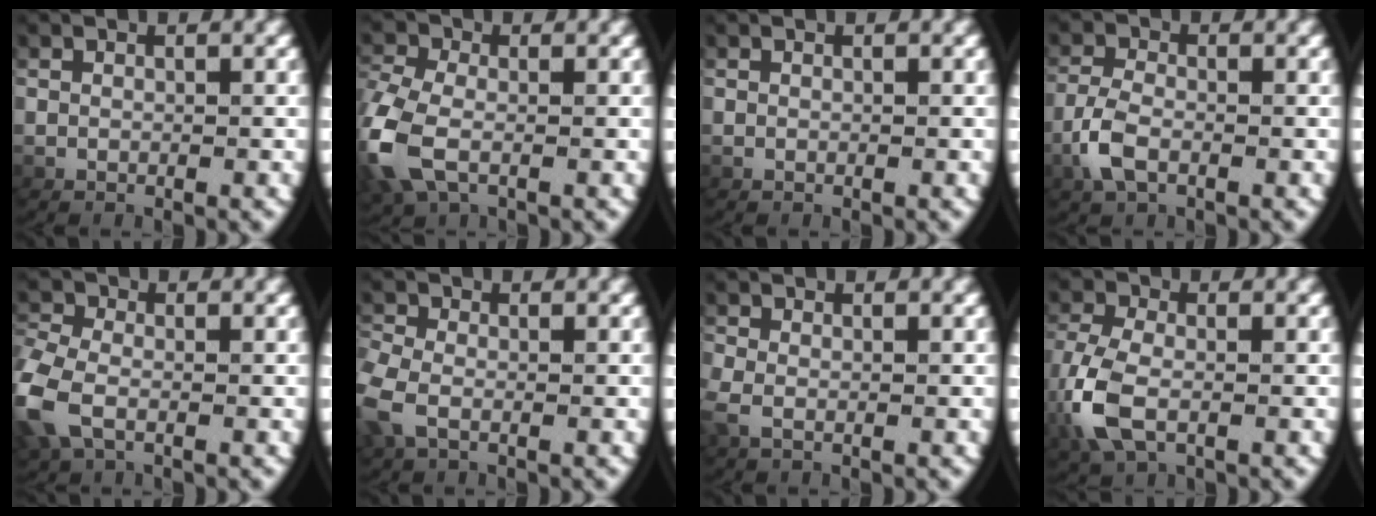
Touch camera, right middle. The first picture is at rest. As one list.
[{"total": 4.2, "force": [-0.7, 2.7, 3.1], "torque": [-0.111, -0.017, 0.001]}, {"total": 0.0}, {"total": 2.5, "force": [-0.8, 1.2, 2.0], "torque": [-0.054, -0.002, -0.011]}, {"total": 3.3, "force": [-0.6, 2.3, 2.3], "torque": [-0.086, -0.013, 0.000]}, {"total": 1.2, "force": [-0.3, 0.0, 1.1], "torque": [-0.046, -0.006, 0.008]}, {"total": 1.0, "force": [-0.1, 0.3, 0.9], "torque": [-0.035, -0.005, 0.003]}, {"total": 4.3, "force": [-0.5, 2.6, 3.5], "torque": [-0.105, -0.011, 0.003]}]